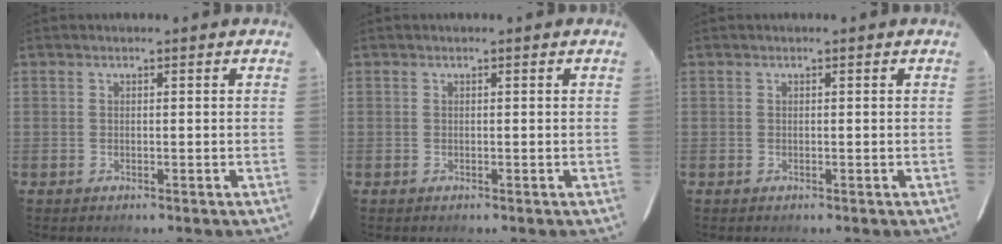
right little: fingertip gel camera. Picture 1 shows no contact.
{"total": 0.0}
{"total": 0.0}